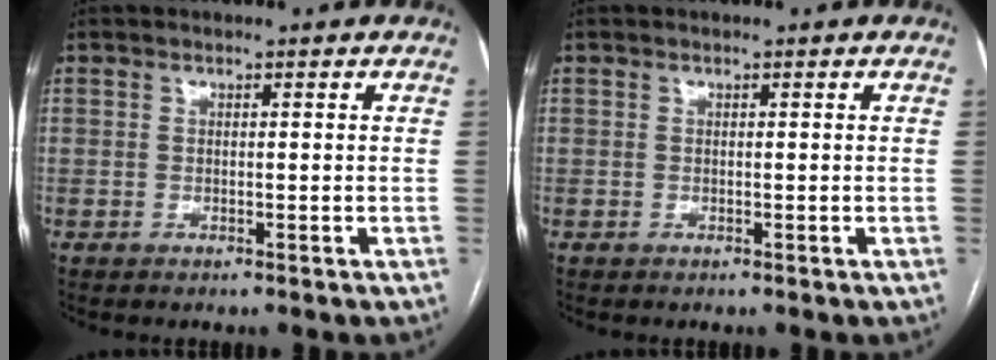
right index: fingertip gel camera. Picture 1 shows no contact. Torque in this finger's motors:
{"motor_torque": [0.00, 0.00, 0.00, 0.00]}